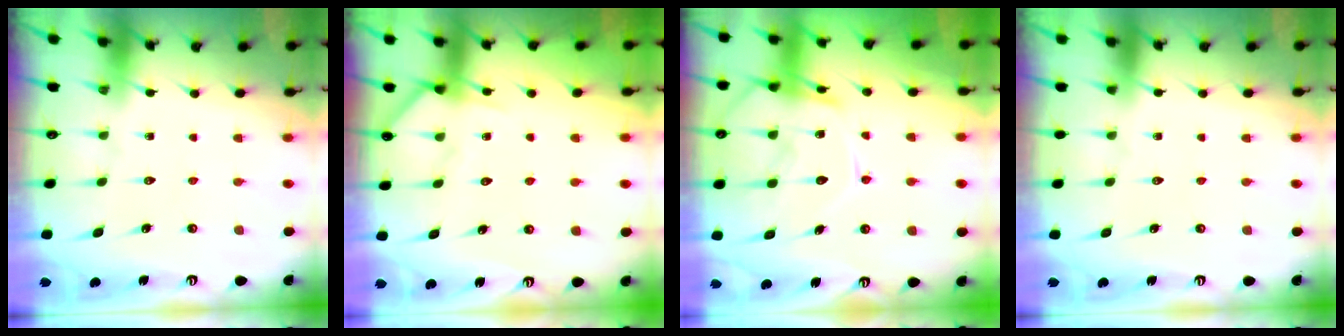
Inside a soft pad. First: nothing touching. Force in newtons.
{"total": 6.0, "press": 5.9, "slide": 0.7}
{"total": 14.2, "press": 14.1, "slide": 1.2}
{"total": 0.0}